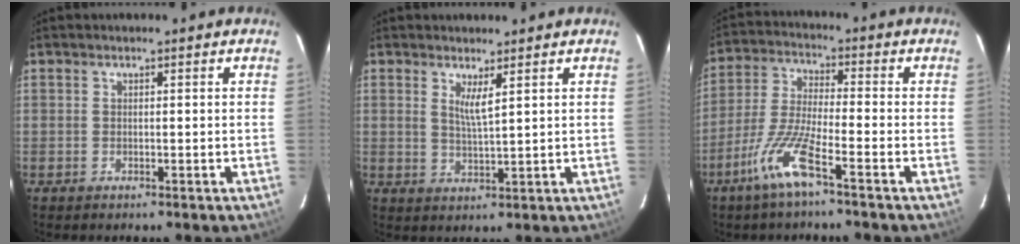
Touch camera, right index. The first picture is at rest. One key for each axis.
{"total": 3.0, "fx": 1.6, "fy": 0.1, "fz": 2.5, "tx": -0.048, "ty": -0.008, "tz": 0.027}
{"total": 9.2, "fx": -5.7, "fy": 0.5, "fz": 7.3, "tx": -0.161, "ty": -0.005, "tz": -0.113}